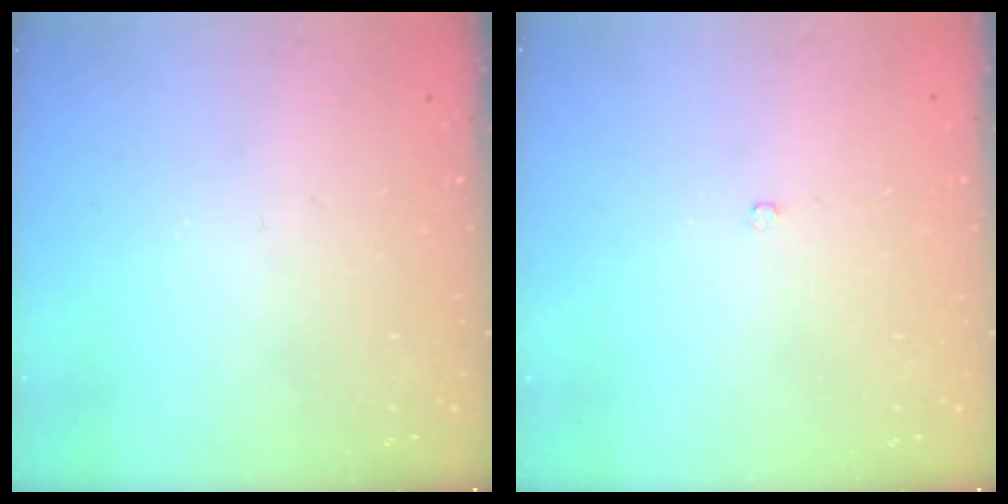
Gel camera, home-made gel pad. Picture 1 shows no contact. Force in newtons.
{"total": 2.1, "press": 2.1, "slide": 0.4}